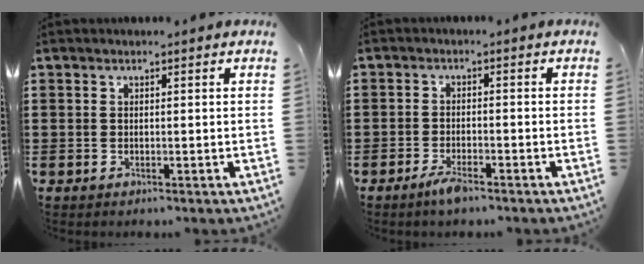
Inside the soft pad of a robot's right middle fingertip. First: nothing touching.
{"total": 2.8, "force": [-2.1, 0.7, 1.8], "torque": [-0.044, -0.002, -0.042]}